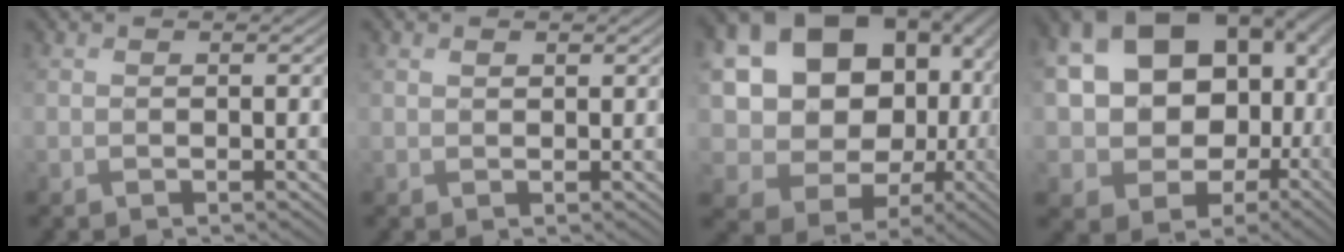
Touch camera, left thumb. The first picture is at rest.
{"total": 0.9, "force": [0.6, 0.6, 0.4], "torque": [-0.010, 0.000, 0.019]}
{"total": 23.0, "force": [3.8, 19.7, 11.2], "torque": [-0.270, -0.008, 0.101]}
{"total": 21.8, "force": [3.2, 17.6, 12.4], "torque": [-0.281, -0.009, 0.091]}